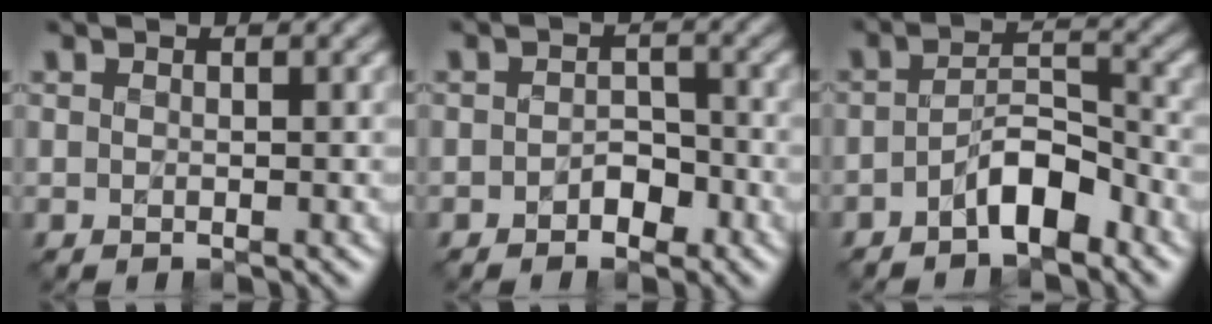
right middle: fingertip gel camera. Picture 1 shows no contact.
{"total": 2.0, "force": [-1.0, 1.3, 1.1], "torque": [-0.018, 0.004, -0.018]}
{"total": 3.9, "force": [-2.3, 1.4, 2.8], "torque": [-0.048, 0.012, -0.043]}